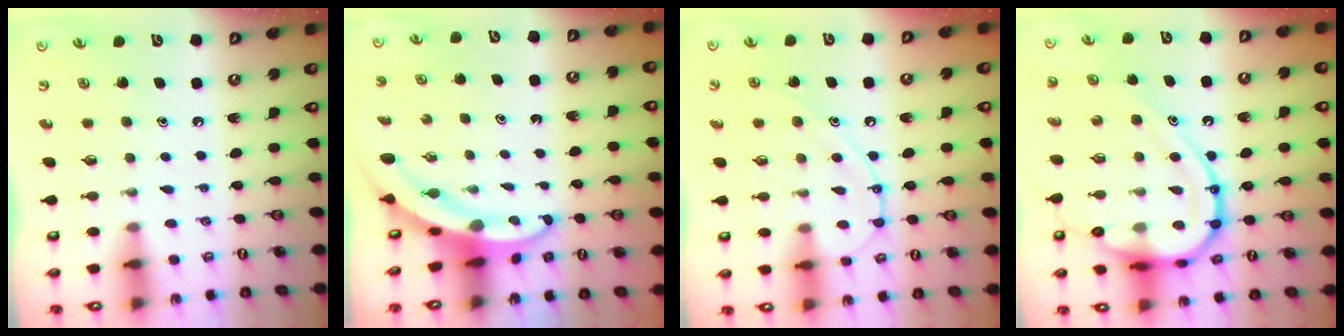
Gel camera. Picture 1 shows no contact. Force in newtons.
{"total": 3.9, "press": 3.9, "slide": 0.5}
{"total": 11.1, "press": 11.0, "slide": 1.1}
{"total": 20.4, "press": 20.3, "slide": 2.2}